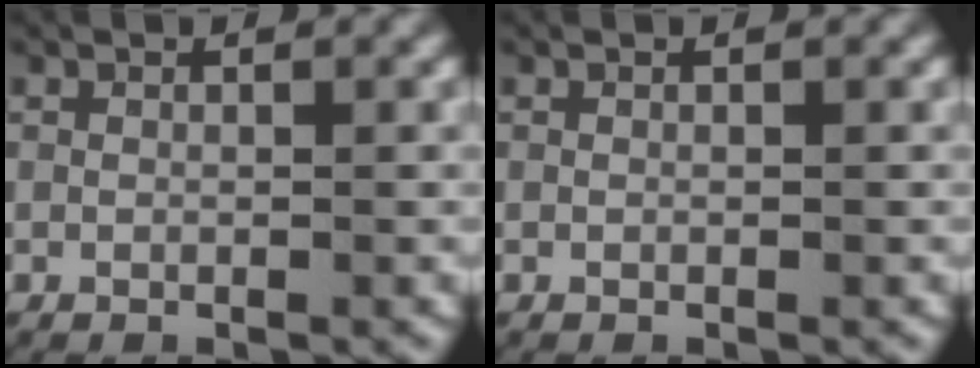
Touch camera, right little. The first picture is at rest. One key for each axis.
{"total": 0.0}